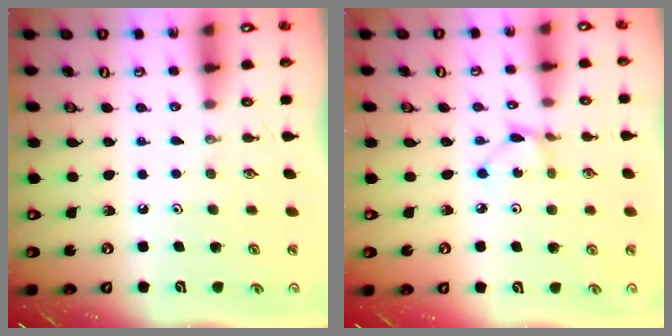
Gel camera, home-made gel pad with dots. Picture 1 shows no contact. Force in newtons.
{"total": 2.6, "press": 2.6, "slide": 0.3}